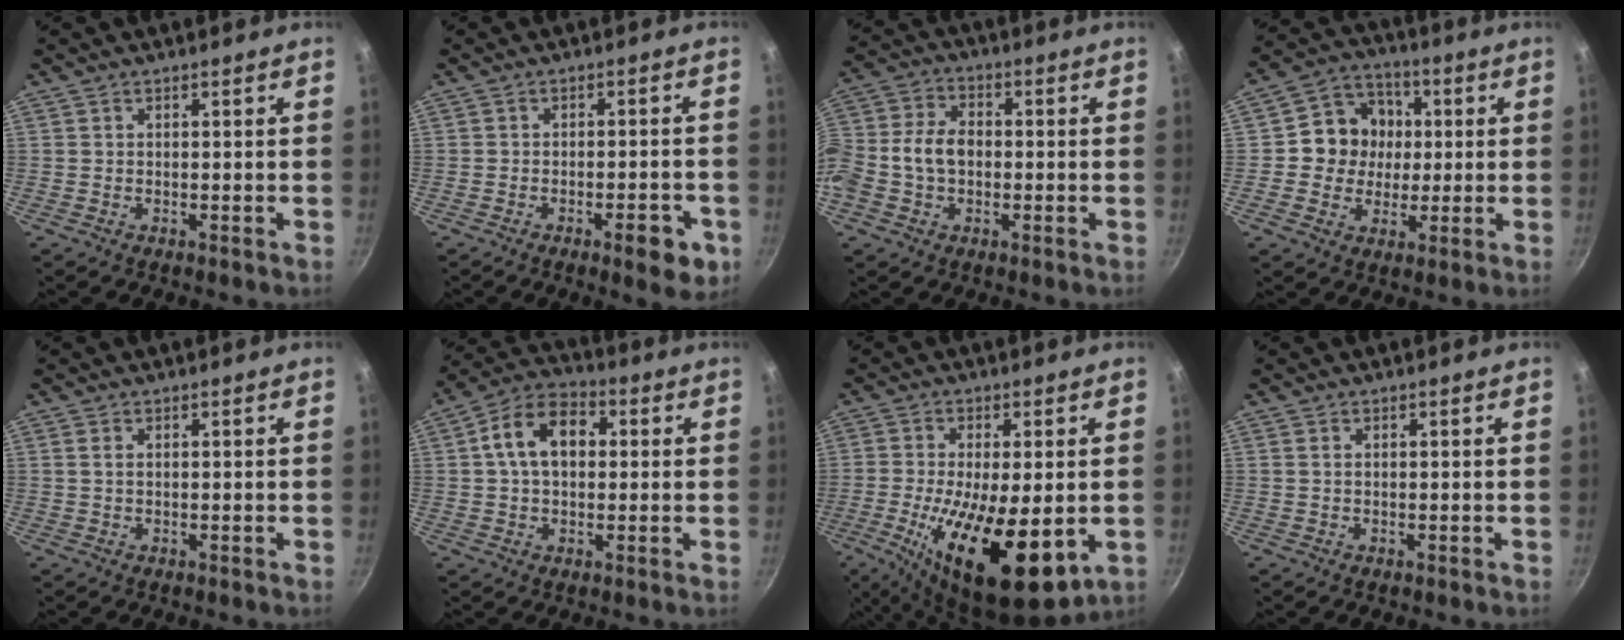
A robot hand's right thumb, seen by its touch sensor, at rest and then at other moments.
{"total": 6.8, "force": [-3.1, 2.4, 5.6], "torque": [-0.051, 0.019, -0.033]}
{"total": 12.3, "force": [-1.5, 9.0, 8.3], "torque": [-0.155, 0.039, -0.043]}
{"total": 10.9, "force": [0.8, 10.0, 4.1], "torque": [-0.025, 0.015, -0.003]}
{"total": 1.2, "force": [0.2, 0.8, 0.9], "torque": [-0.017, 0.002, 0.003]}
{"total": 11.4, "force": [1.7, 7.8, 8.2], "torque": [-0.112, 0.026, 0.012]}
{"total": 17.8, "force": [-3.8, 6.7, 16.1], "torque": [-0.279, -0.015, -0.057]}
{"total": 0.7, "force": [0.1, 0.4, 0.5], "torque": [-0.009, 0.002, 0.002]}